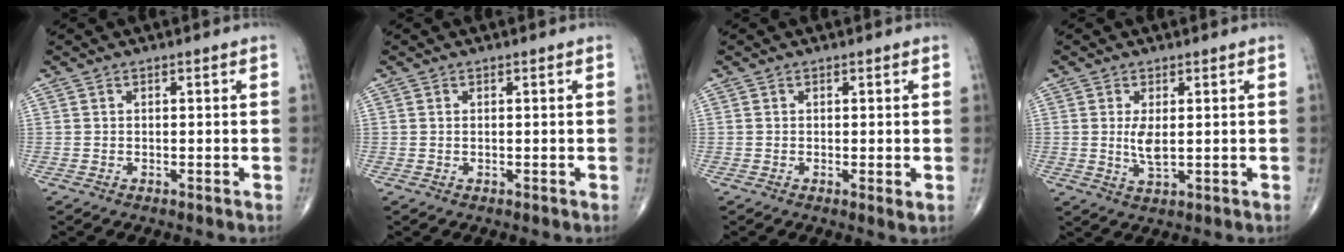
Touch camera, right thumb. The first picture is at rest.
{"total": 0.0}
{"total": 1.6, "force": [-0.1, 0.3, 1.5], "torque": [-0.028, -0.008, -0.004]}
{"total": 3.8, "force": [0.4, 1.3, 3.5], "torque": [-0.072, -0.013, 0.012]}